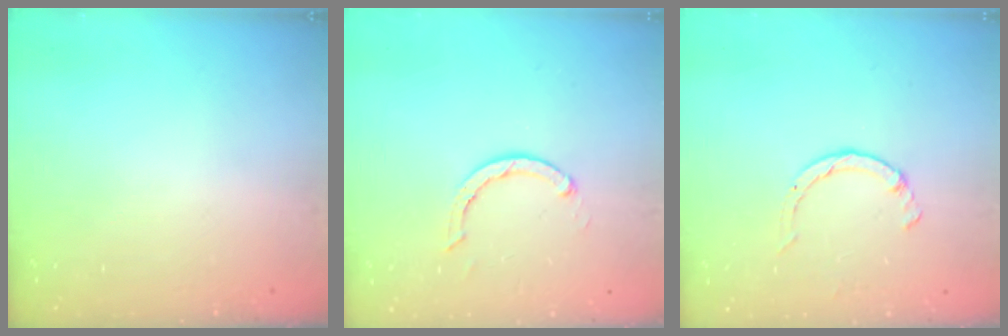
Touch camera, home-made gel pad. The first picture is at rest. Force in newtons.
{"total": 2.9, "press": 2.8, "slide": 0.5}
{"total": 2.6, "press": 2.6, "slide": 0.4}